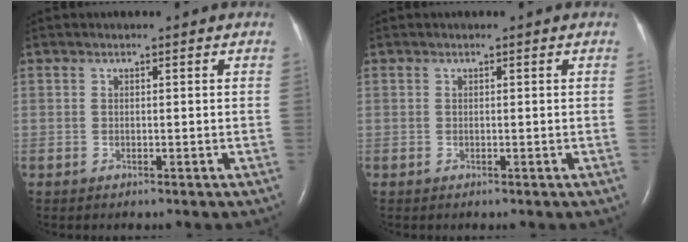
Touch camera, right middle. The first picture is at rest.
{"total": 0.0}